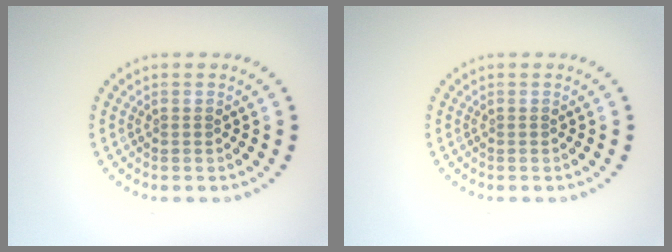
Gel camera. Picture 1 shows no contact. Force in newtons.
{"total": 0.0}